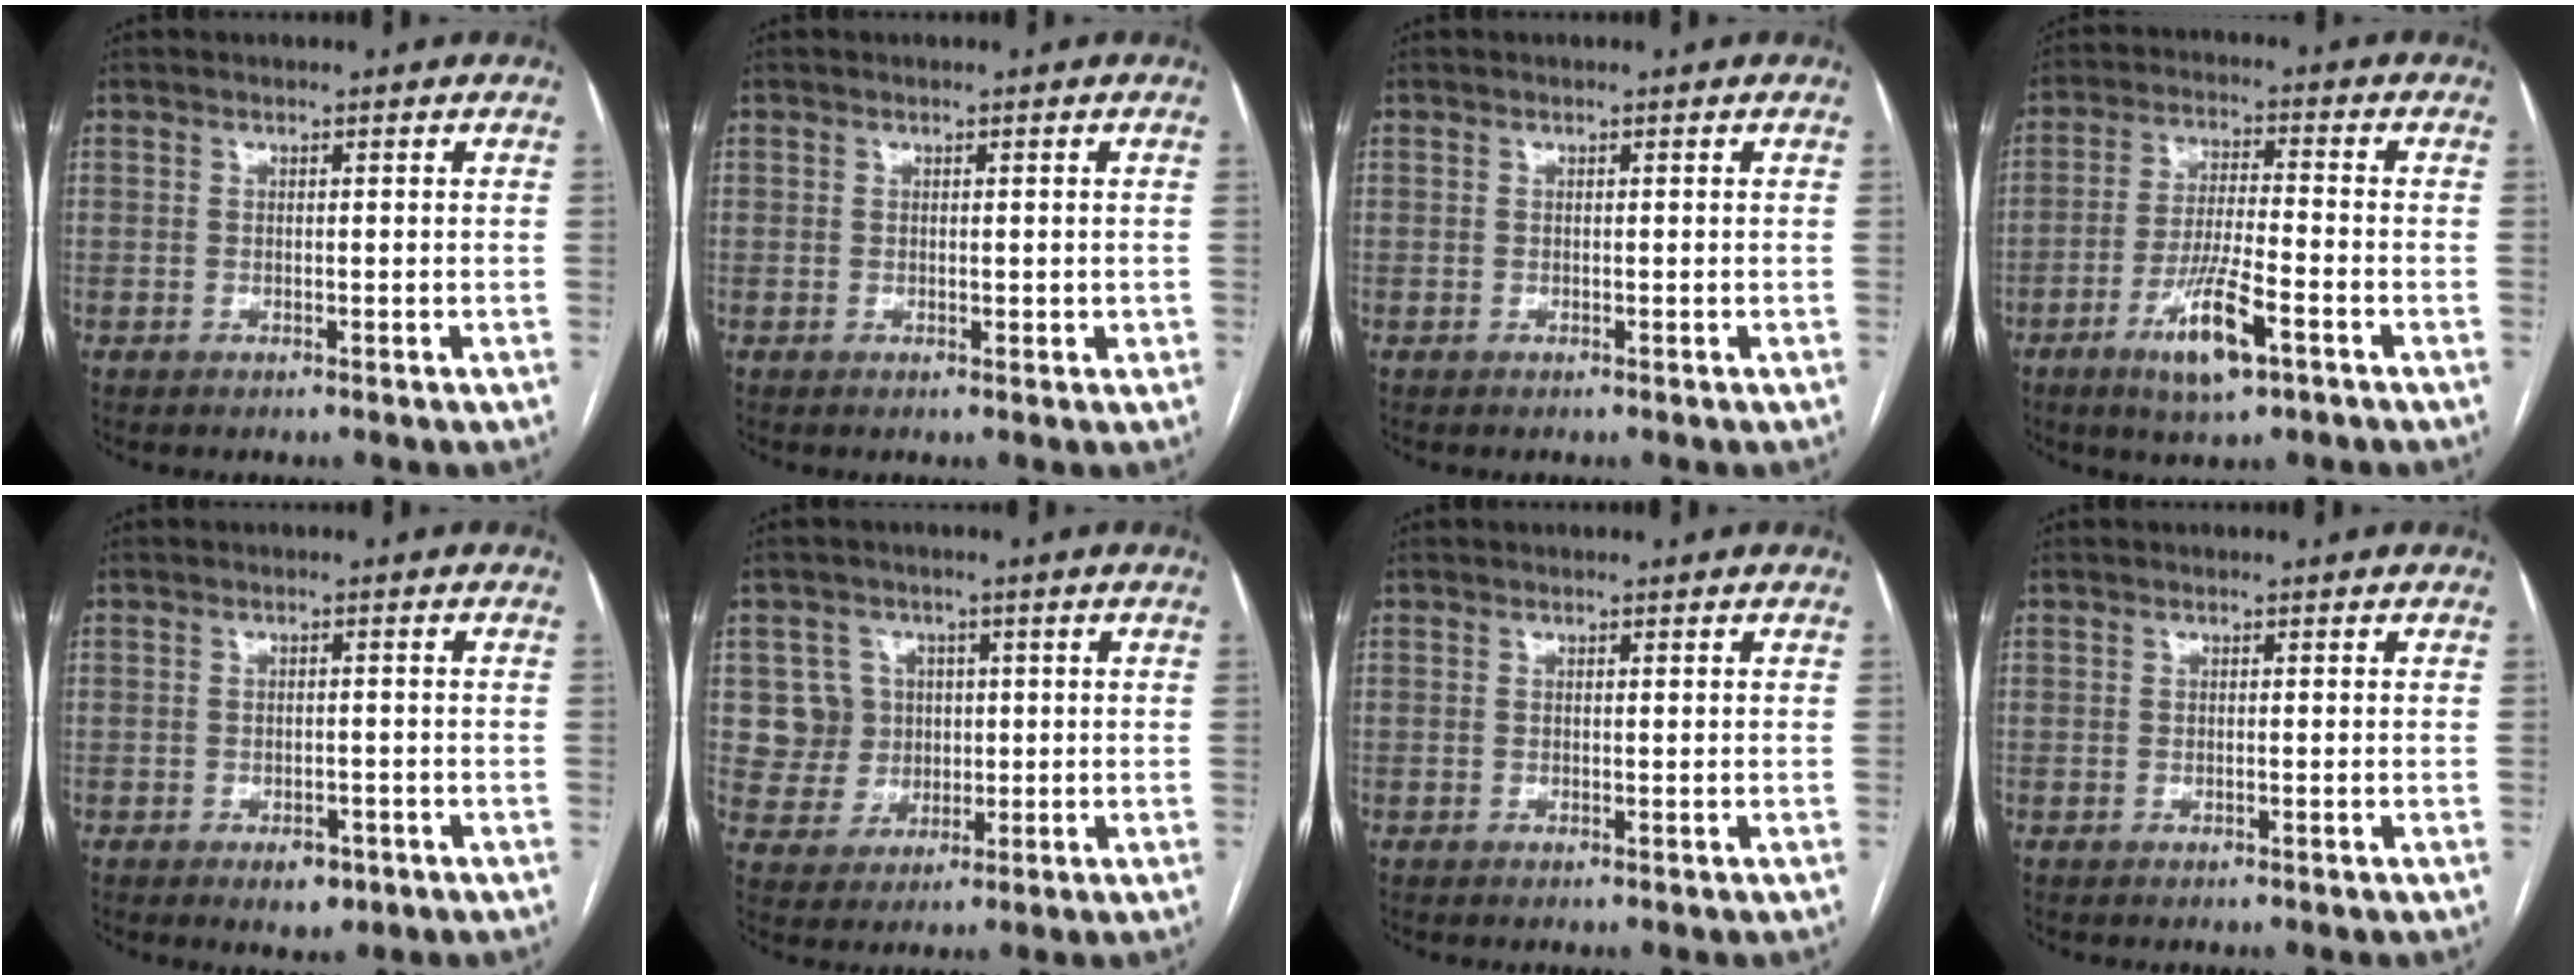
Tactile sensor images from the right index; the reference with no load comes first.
{"total": 1.3, "force": [0.1, 0.8, 0.9], "torque": [-0.013, 0.002, 0.005]}
{"total": 0.0}
{"total": 9.8, "force": [-5.0, 1.5, 8.3], "torque": [-0.161, -0.013, -0.085]}
{"total": 3.4, "force": [-2.0, 1.9, 2.0], "torque": [-0.023, 0.001, -0.017]}
{"total": 6.6, "force": [1.5, 6.4, 0.1], "torque": [0.000, 0.021, 0.034]}
{"total": 0.0}
{"total": 0.0}